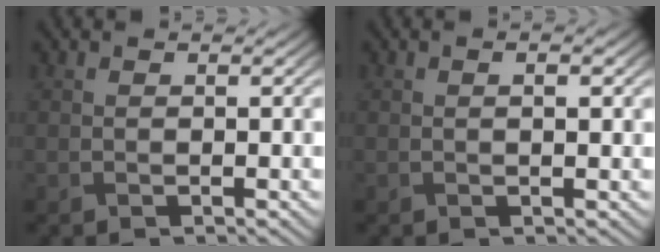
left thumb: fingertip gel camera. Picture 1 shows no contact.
{"total": 1.5, "force": [0.5, 0.3, 1.4], "torque": [-0.021, 0.000, 0.010]}